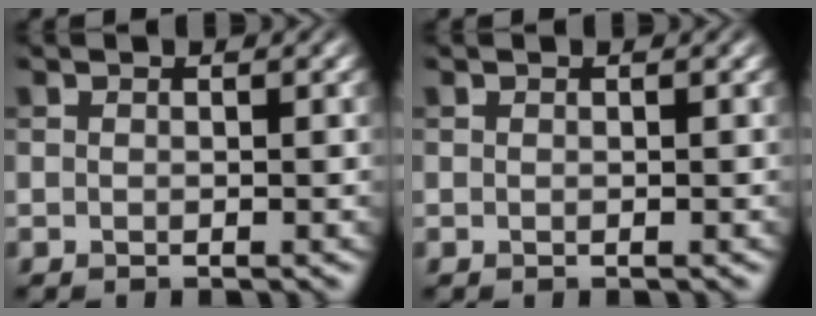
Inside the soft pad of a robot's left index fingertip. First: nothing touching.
{"total": 0.0}